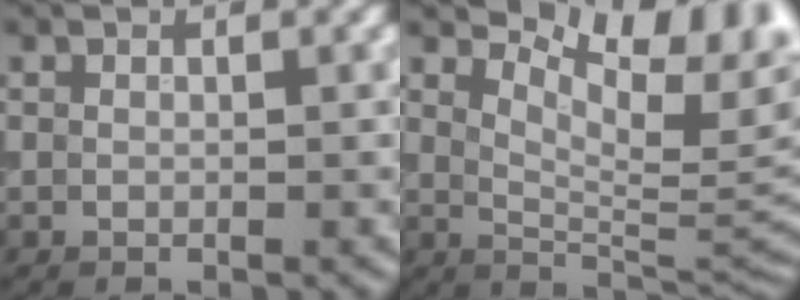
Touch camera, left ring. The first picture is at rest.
{"total": 8.4, "force": [4.9, 3.3, 5.8], "torque": [-0.084, 0.000, 0.080]}